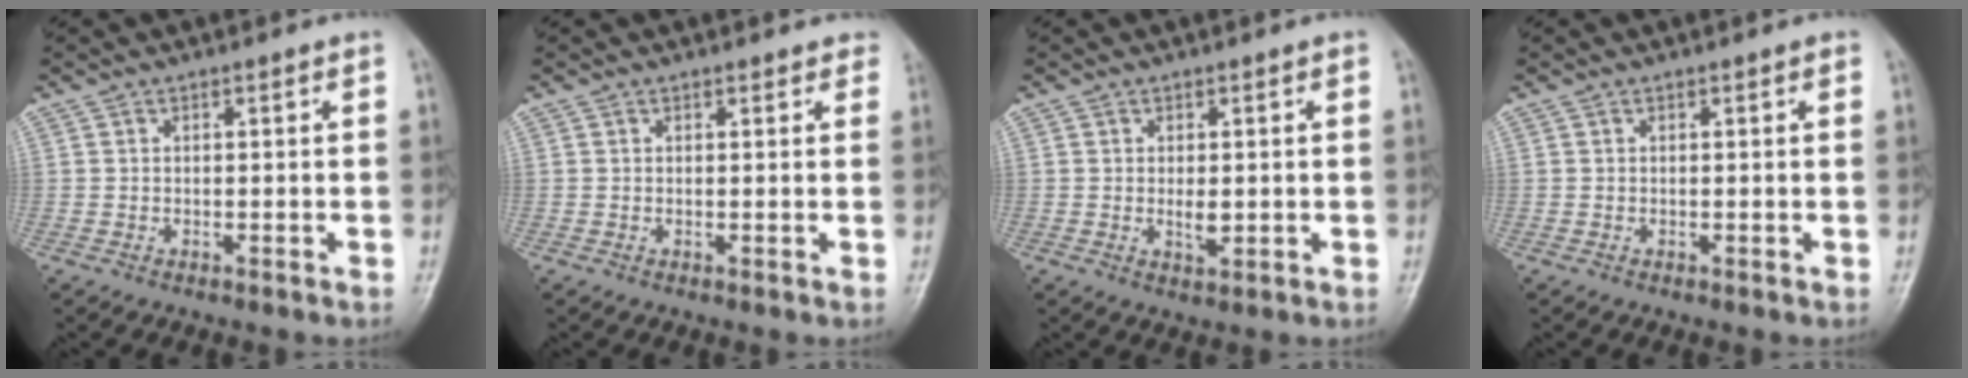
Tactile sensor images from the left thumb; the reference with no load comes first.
{"total": 1.7, "force": [1.5, 0.8, 0.5], "torque": [0.010, -0.002, 0.008]}
{"total": 2.6, "force": [0.1, 1.2, 2.3], "torque": [-0.033, -0.006, 0.004]}
{"total": 0.6, "force": [0.3, 0.1, 0.4], "torque": [-0.007, 0.001, 0.001]}